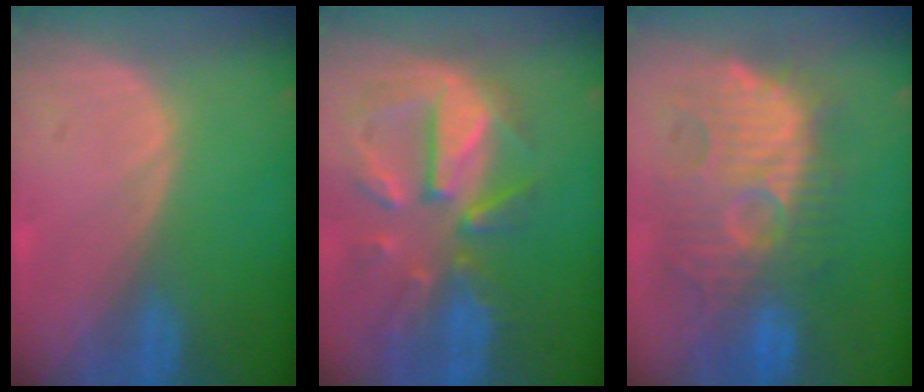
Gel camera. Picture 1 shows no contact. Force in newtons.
{"total": 11.1, "press": 9.8, "slide": 5.4}
{"total": 11.7, "press": 11.5, "slide": 2.4}